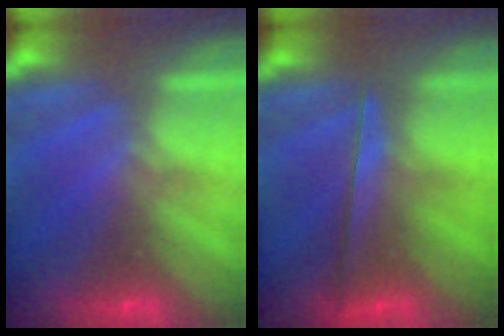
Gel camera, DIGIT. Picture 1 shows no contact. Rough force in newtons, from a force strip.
{"total": 2.5}